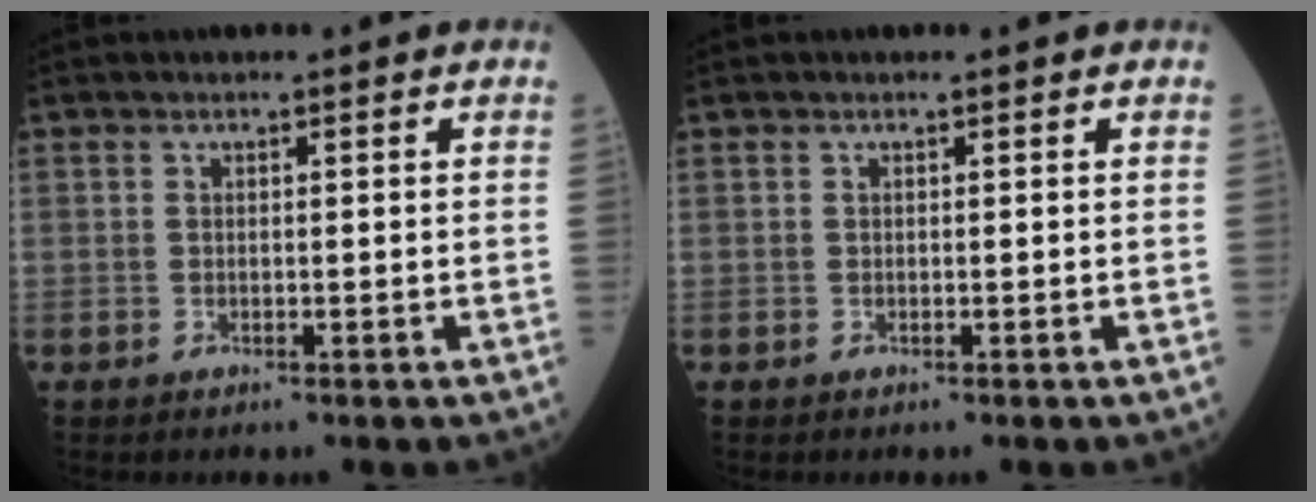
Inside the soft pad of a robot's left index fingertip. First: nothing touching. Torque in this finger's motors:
{"motor_torque": [0.00, 0.00, 0.00, 0.00]}